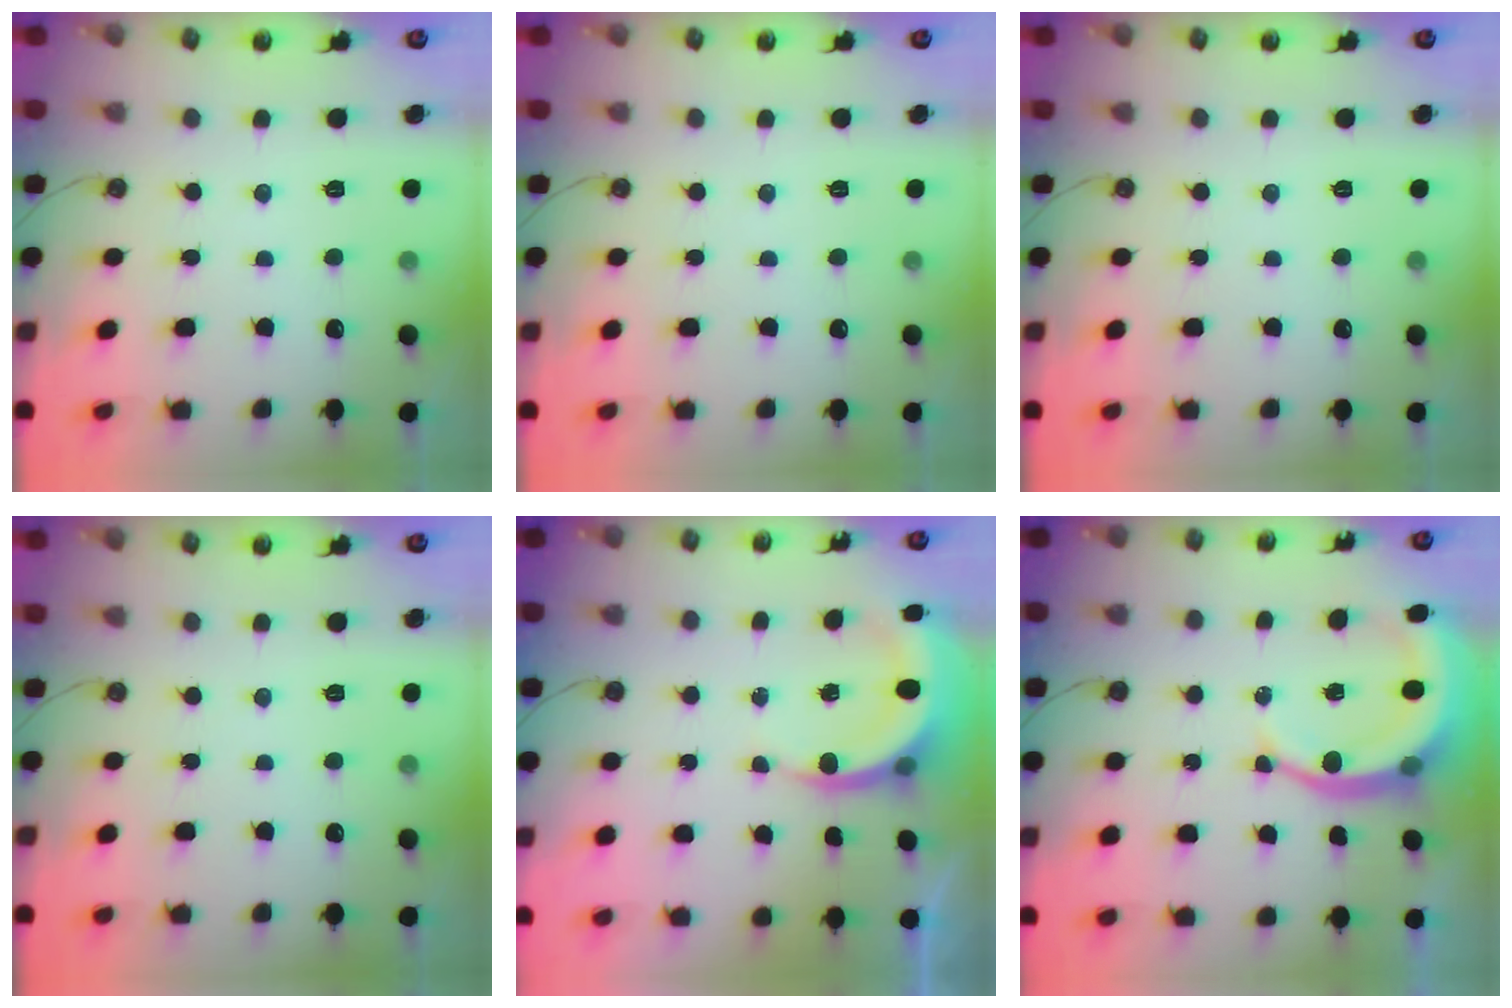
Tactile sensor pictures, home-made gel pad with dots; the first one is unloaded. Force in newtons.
{"total": 0.0}
{"total": 0.0}
{"total": 0.0}
{"total": 6.3, "press": 6.0, "slide": 2.0}
{"total": 10.0, "press": 9.9, "slide": 1.1}